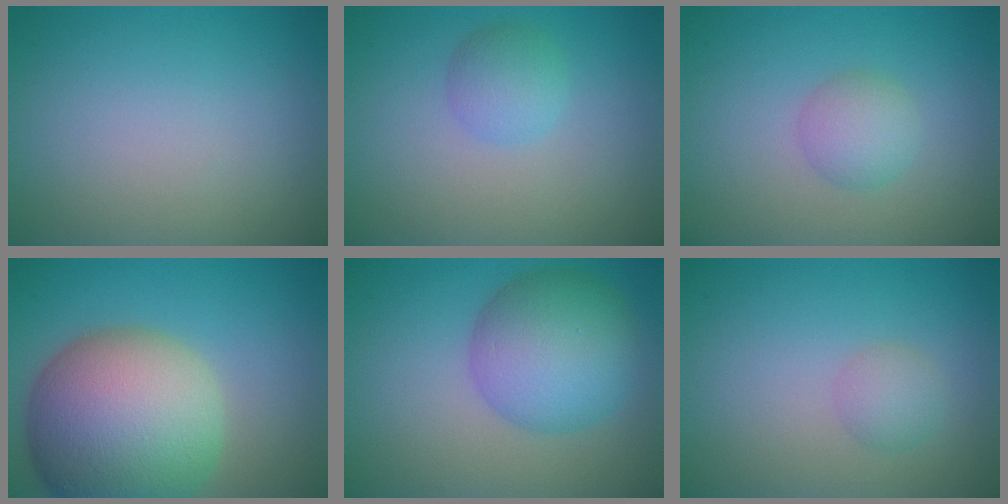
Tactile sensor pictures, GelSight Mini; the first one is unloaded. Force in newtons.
{"total": 2.2, "press": 2.2, "slide": 0.0}
{"total": 2.4, "press": 2.4, "slide": 0.1}
{"total": 14.6, "press": 14.6, "slide": 1.3}
{"total": 7.7, "press": 7.7, "slide": 0.3}
{"total": 1.6, "press": 1.6, "slide": 0.0}